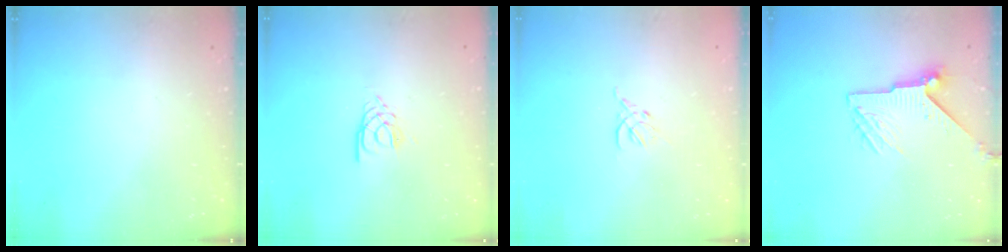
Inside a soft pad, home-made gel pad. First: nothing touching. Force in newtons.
{"total": 2.5, "press": 2.4, "slide": 0.4}
{"total": 2.3, "press": 2.2, "slide": 0.5}
{"total": 8.1, "press": 8.1, "slide": 0.5}